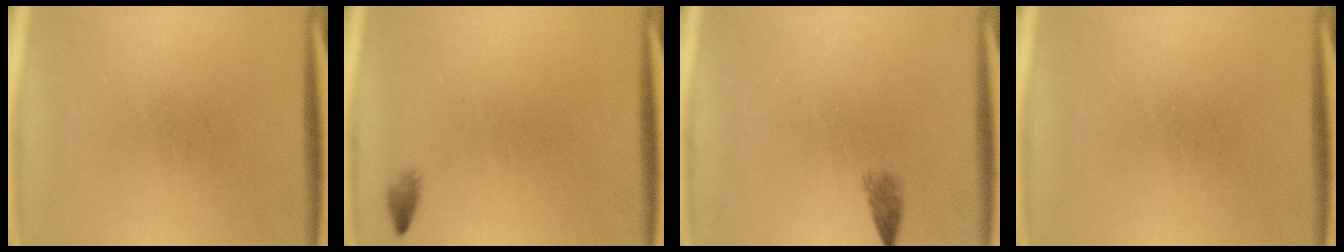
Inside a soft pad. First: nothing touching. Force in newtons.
{"total": 0.8}
{"total": 1.3}
{"total": 0.0}